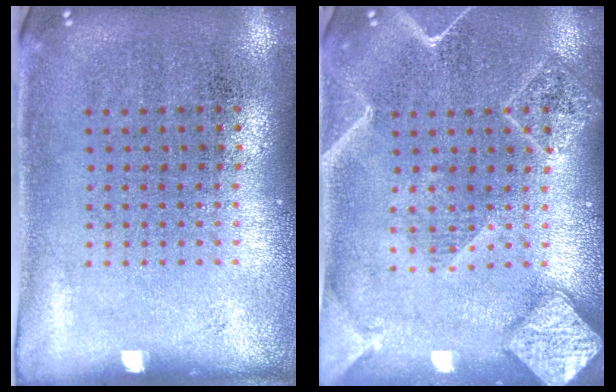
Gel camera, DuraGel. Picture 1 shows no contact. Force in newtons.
{"total": 2.1, "press": 2.1, "slide": 0.2}